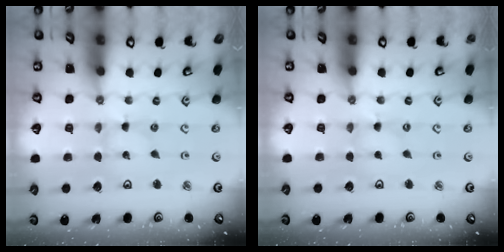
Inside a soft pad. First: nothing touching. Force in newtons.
{"total": 0.0}